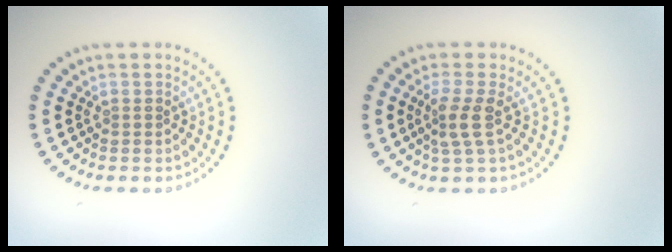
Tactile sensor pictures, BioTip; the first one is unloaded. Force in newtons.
{"total": 2.4, "press": 1.7, "slide": 1.7}